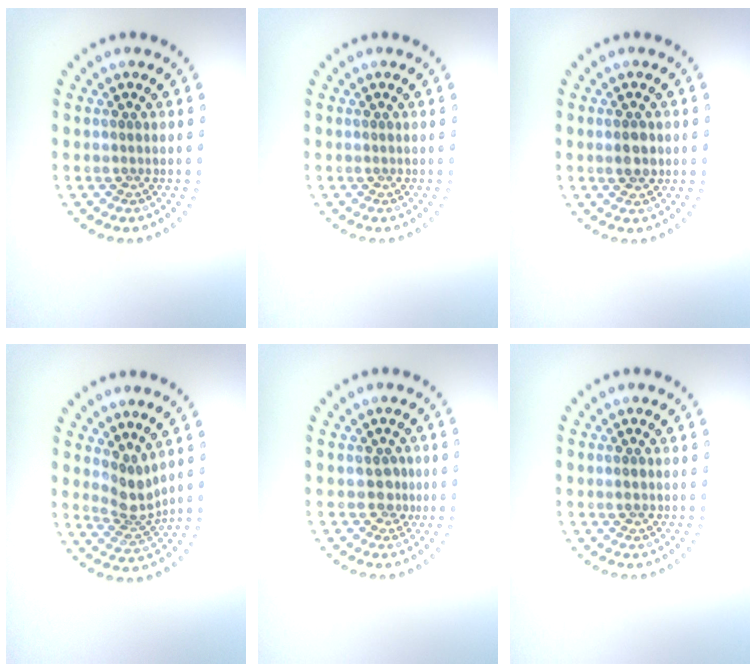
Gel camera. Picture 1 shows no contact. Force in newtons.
{"total": 0.0}
{"total": 2.1, "press": 2.1, "slide": 0.3}
{"total": 2.9, "press": 2.2, "slide": 2.0}
{"total": 1.5, "press": 1.3, "slide": 0.7}
{"total": 0.9, "press": 0.9, "slide": 0.0}